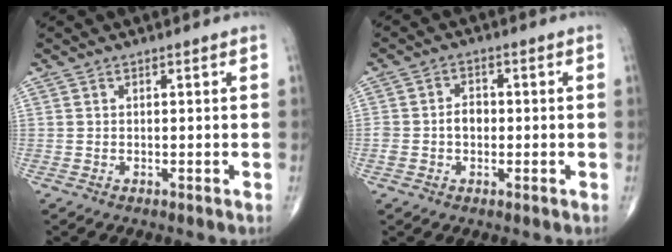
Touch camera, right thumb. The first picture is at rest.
{"total": 3.8, "force": [-0.4, 2.8, 2.6], "torque": [-0.041, 0.015, -0.009]}